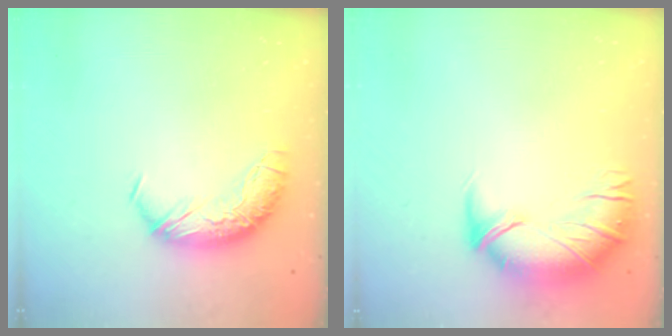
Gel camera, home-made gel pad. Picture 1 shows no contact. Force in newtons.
{"total": 3.1, "press": 2.1, "slide": 2.3}